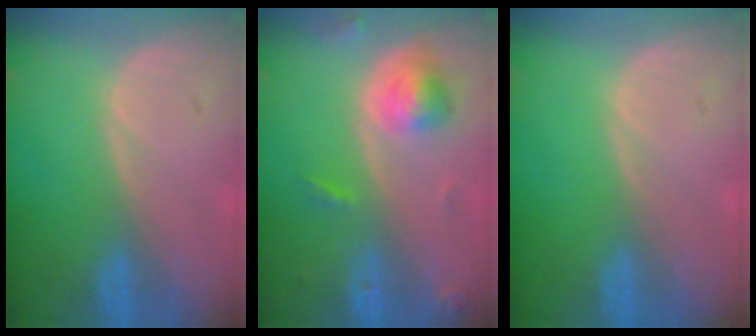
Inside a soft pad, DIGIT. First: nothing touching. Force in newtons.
{"total": 5.0, "press": 4.8, "slide": 1.5}
{"total": 0.0}